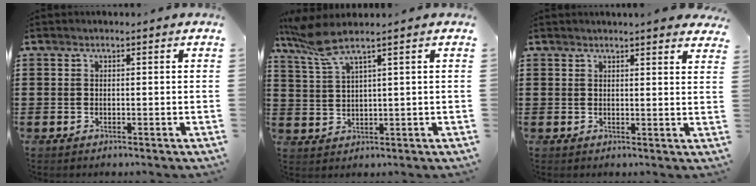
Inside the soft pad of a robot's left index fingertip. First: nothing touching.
{"total": 5.5, "force": [3.8, 0.5, 4.0], "torque": [-0.100, -0.011, 0.062]}
{"total": 2.3, "force": [2.3, -0.2, 0.6], "torque": [-0.009, -0.007, 0.041]}